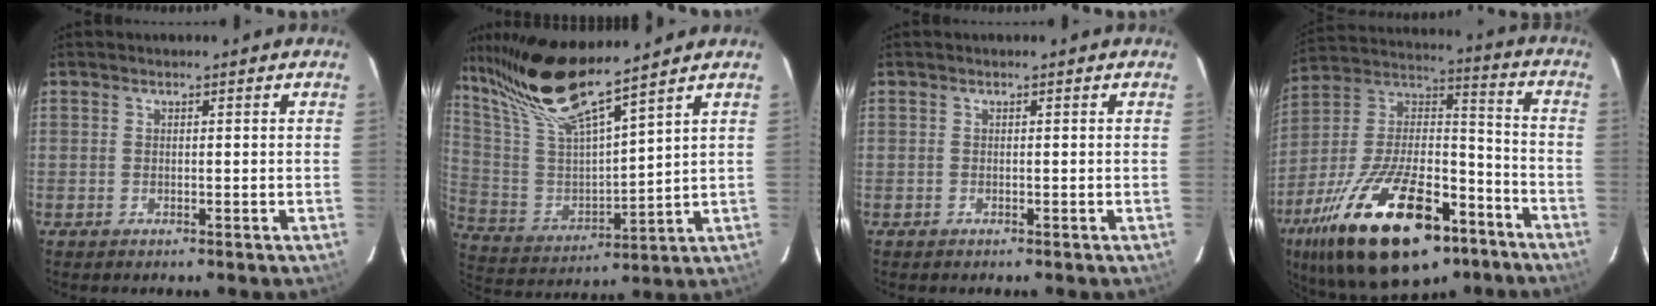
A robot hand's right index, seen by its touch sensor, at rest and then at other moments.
{"total": 16.8, "force": [13.6, 0.6, 9.9], "torque": [-0.189, -0.007, 0.272]}
{"total": 0.0}
{"total": 31.1, "force": [-18.1, 13.6, 21.4], "torque": [-0.398, -0.006, -0.281]}